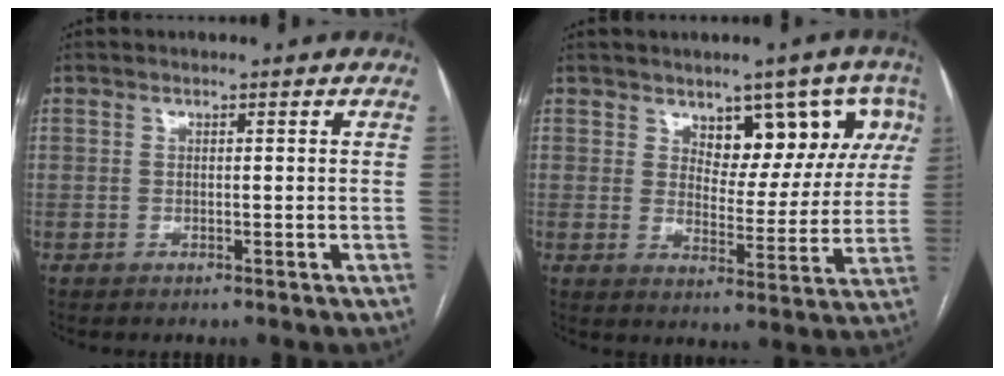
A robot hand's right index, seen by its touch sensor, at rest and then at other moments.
{"total": 9.5, "force": [5.1, 5.2, 6.2], "torque": [-0.057, 0.014, 0.075]}